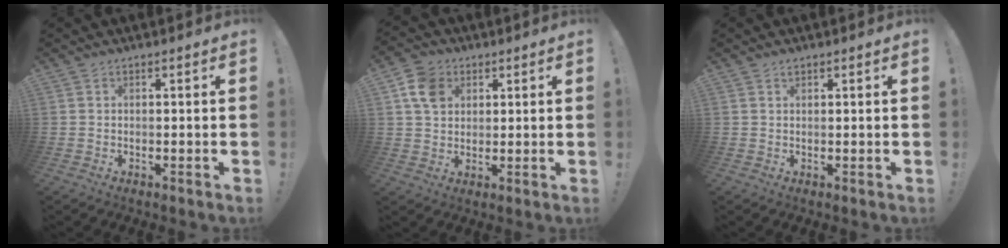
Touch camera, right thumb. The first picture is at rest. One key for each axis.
{"total": 8.9, "fx": 3.7, "fy": 6.8, "fz": 4.4, "tx": -0.071, "ty": -0.004, "tz": 0.075}
{"total": 0.5, "fx": 0.4, "fy": 0.3, "fz": 0.0, "tx": 0.004, "ty": -0.002, "tz": 0.008}